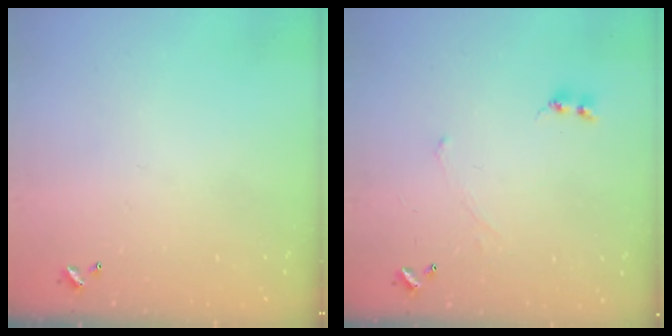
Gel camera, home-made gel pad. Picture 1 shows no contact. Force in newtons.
{"total": 0.7, "press": 0.4, "slide": 0.5}